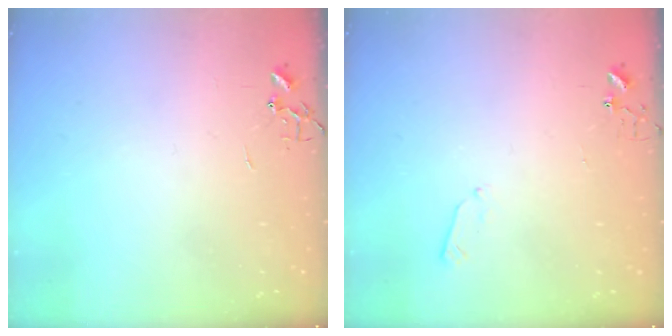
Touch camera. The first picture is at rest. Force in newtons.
{"total": 3.7, "press": 3.6, "slide": 0.5}